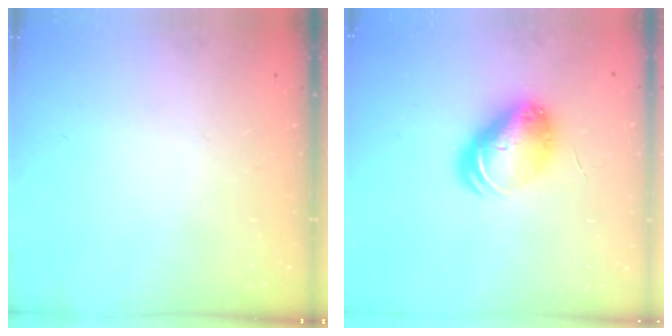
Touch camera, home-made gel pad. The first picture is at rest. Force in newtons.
{"total": 10.2, "press": 10.2, "slide": 1.2}